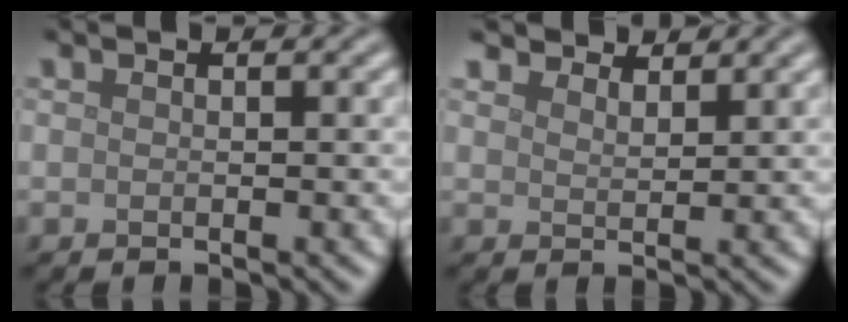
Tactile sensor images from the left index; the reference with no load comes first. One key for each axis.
{"total": 3.3, "fx": 3.1, "fy": 0.7, "fz": 0.5, "tx": -0.013, "ty": -0.003, "tz": 0.052}